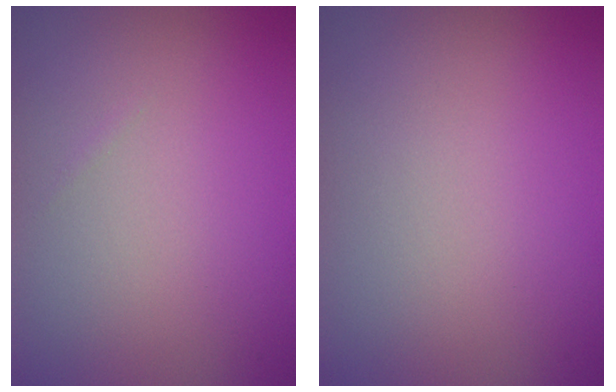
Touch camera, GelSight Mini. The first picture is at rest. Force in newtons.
{"total": 0.0}